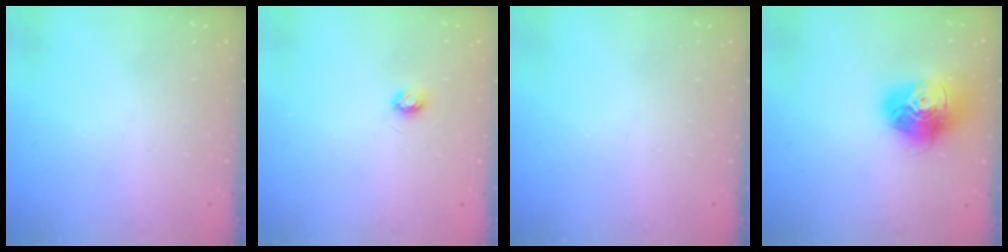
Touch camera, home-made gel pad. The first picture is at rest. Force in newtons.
{"total": 3.4, "press": 3.4, "slide": 0.4}
{"total": 0.0}
{"total": 16.9, "press": 16.9, "slide": 1.7}